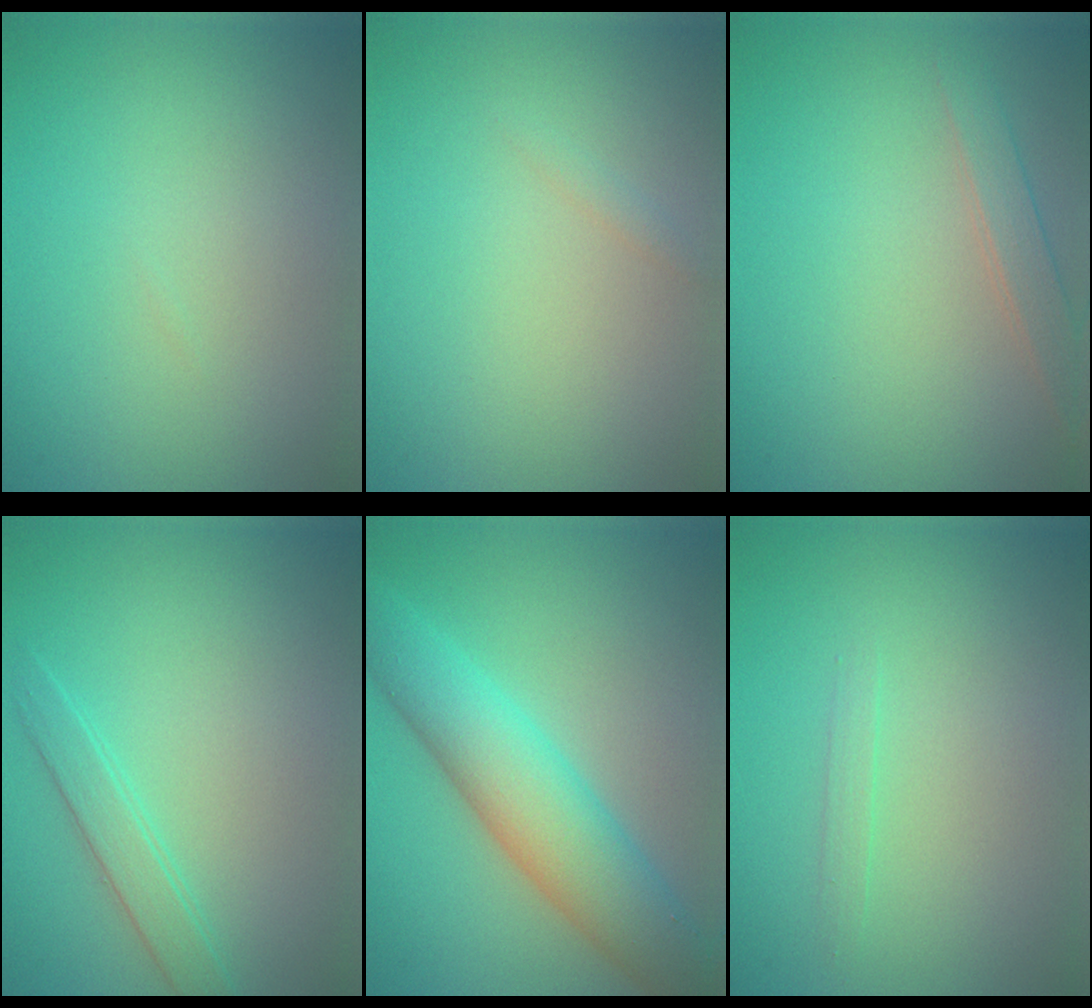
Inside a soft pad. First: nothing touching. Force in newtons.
{"total": 0.6, "press": 0.6, "slide": 0.1}
{"total": 1.8, "press": 1.8, "slide": 0.1}
{"total": 2.2, "press": 2.1, "slide": 0.2}
{"total": 8.0, "press": 8.0, "slide": 0.0}
{"total": 0.8, "press": 0.8, "slide": 0.1}